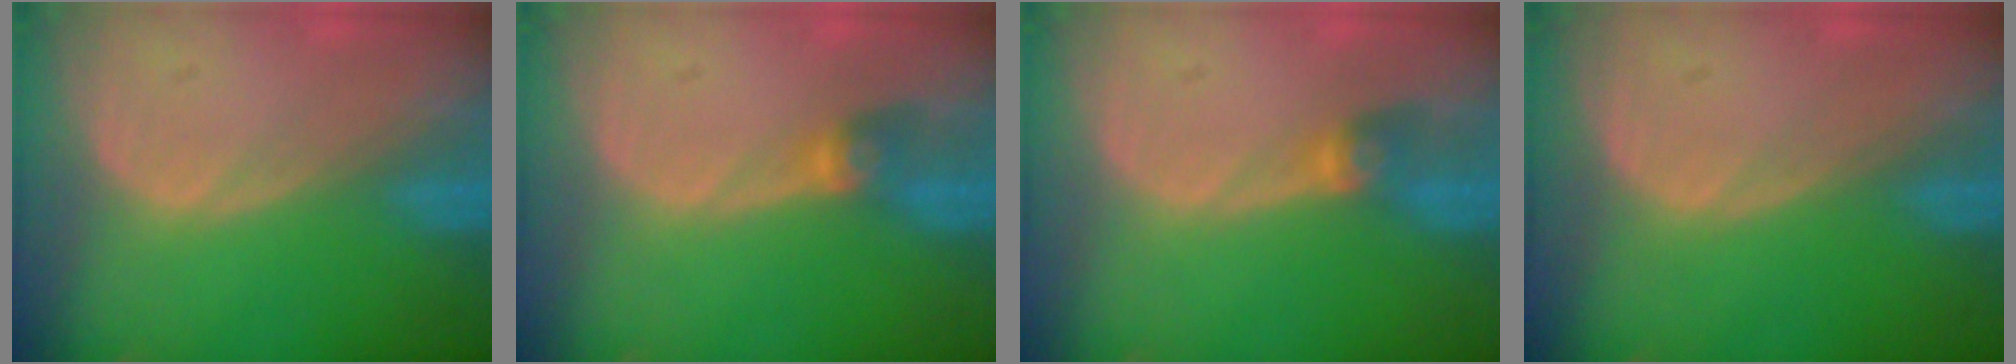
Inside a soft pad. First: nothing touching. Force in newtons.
{"total": 2.7, "press": 2.6, "slide": 0.5}
{"total": 2.7, "press": 2.6, "slide": 0.5}
{"total": 0.0}